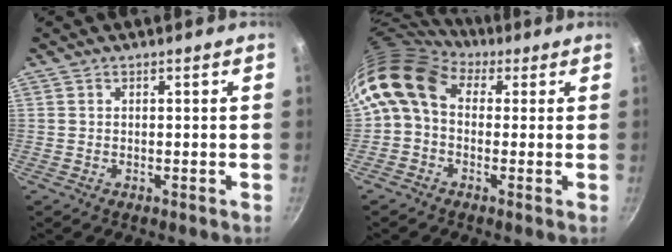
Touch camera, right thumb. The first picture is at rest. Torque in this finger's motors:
{"motor_torque": [0.93, 3.28, 1.03, -0.94, 0.49]}